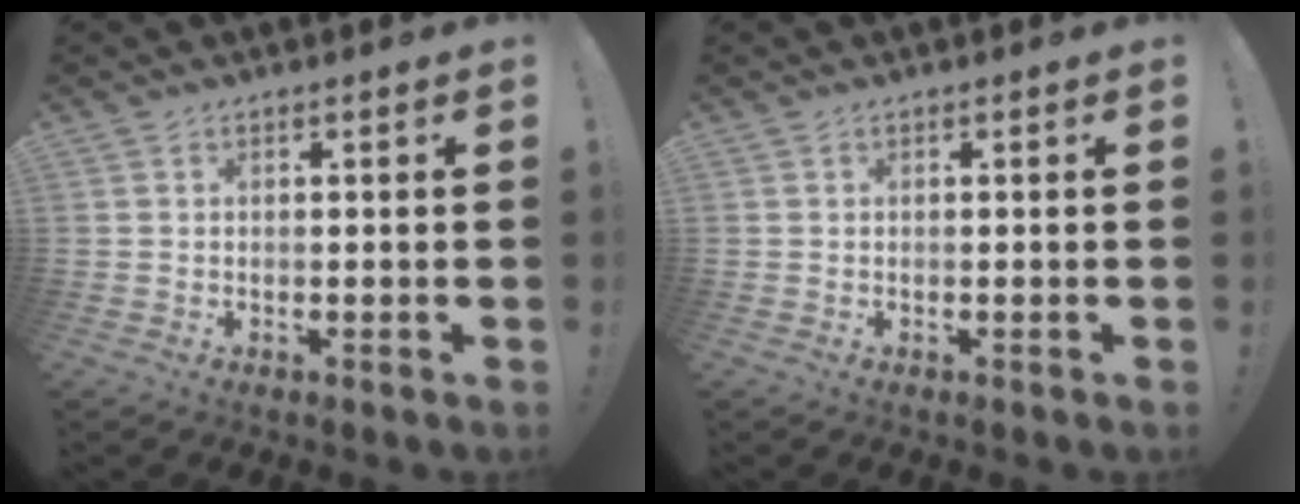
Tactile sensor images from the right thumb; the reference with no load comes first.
{"total": 0.0}